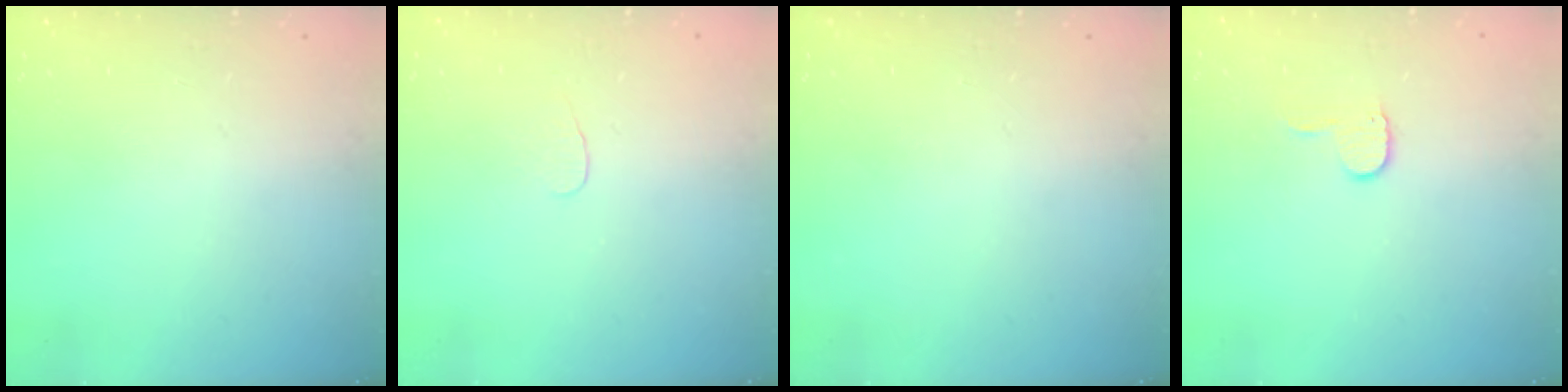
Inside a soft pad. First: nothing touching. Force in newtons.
{"total": 2.8, "press": 2.7, "slide": 0.3}
{"total": 0.0}
{"total": 5.4, "press": 5.3, "slide": 0.5}